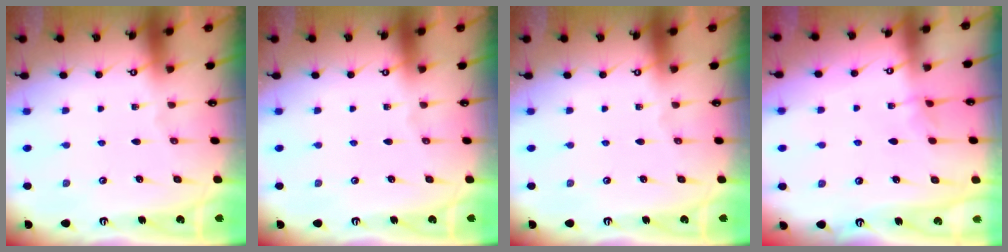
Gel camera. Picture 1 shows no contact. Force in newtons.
{"total": 0.0}
{"total": 0.0}
{"total": 2.7, "press": 2.7, "slide": 0.2}